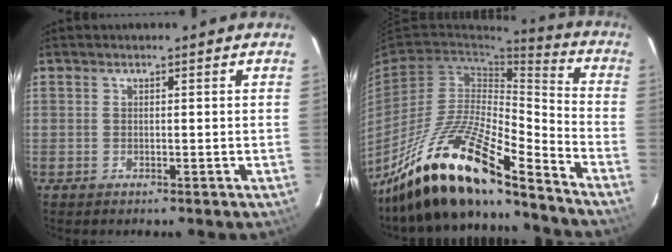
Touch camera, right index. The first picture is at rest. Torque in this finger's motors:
{"motor_torque": [1.68, -0.46, 1.05, 0.21]}